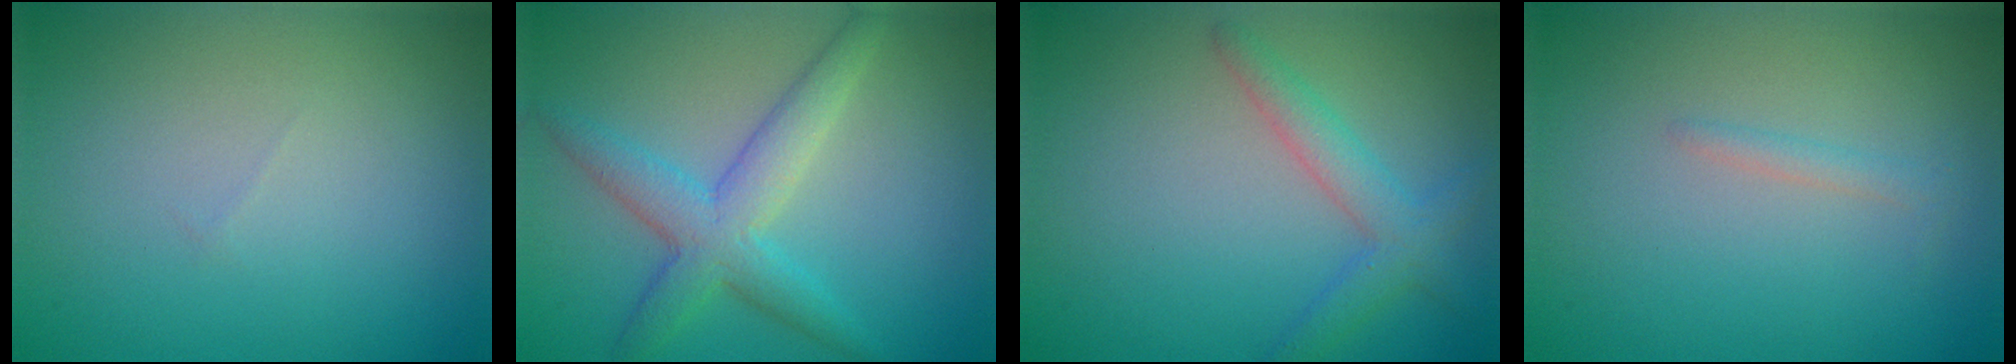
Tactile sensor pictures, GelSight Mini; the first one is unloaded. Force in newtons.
{"total": 4.4, "press": 4.4, "slide": 0.0}
{"total": 2.9, "press": 2.9, "slide": 0.1}
{"total": 1.0, "press": 1.0, "slide": 0.0}